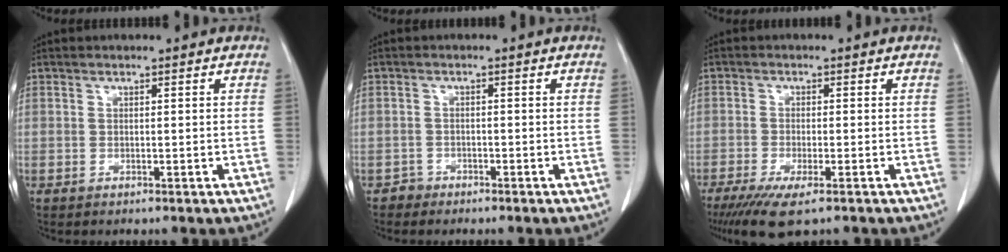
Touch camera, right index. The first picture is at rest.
{"total": 1.6, "force": [-1.1, 1.0, -0.5], "torque": [0.005, 0.006, -0.028]}
{"total": 6.6, "force": [-4.4, 1.1, 4.8], "torque": [-0.083, -0.018, -0.071]}